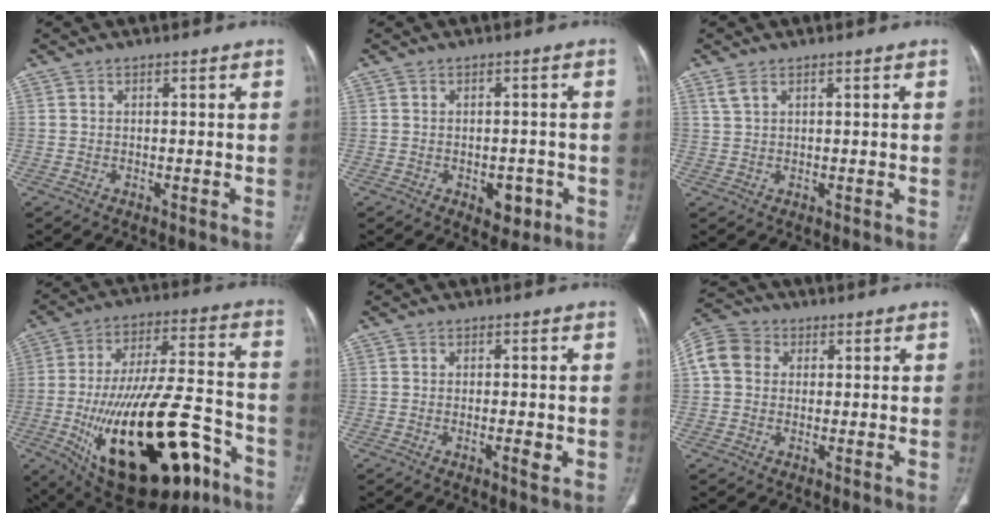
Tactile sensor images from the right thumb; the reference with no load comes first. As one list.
[{"total": 4.4, "force": [-1.7, 2.8, 3.0], "torque": [-0.018, 0.007, -0.015]}, {"total": 1.9, "force": [1.3, 0.8, 1.2], "torque": [-0.033, 0.007, 0.035]}, {"total": 31.5, "force": [-13.2, 13.3, 25.4], "torque": [-0.414, 0.049, -0.189]}, {"total": 2.7, "force": [-0.5, 0.8, 2.5], "torque": [-0.037, -0.003, -0.007]}, {"total": 8.6, "force": [1.9, 7.2, 4.4], "torque": [-0.078, 0.020, 0.026]}]